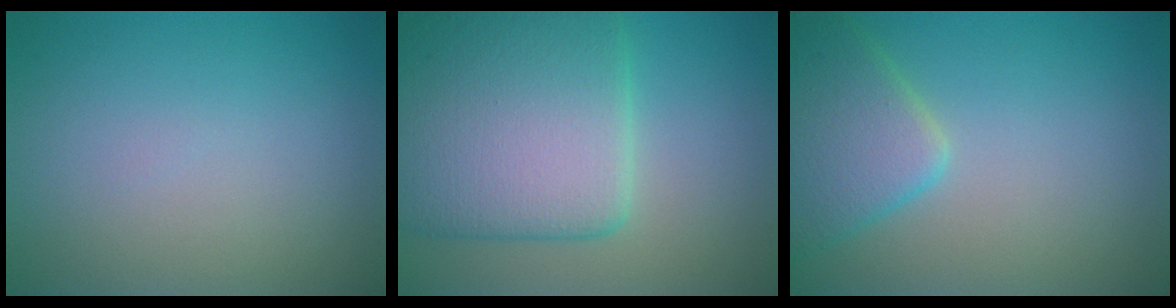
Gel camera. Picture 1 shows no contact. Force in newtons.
{"total": 10.1, "press": 10.1, "slide": 0.6}
{"total": 4.9, "press": 4.9, "slide": 0.3}